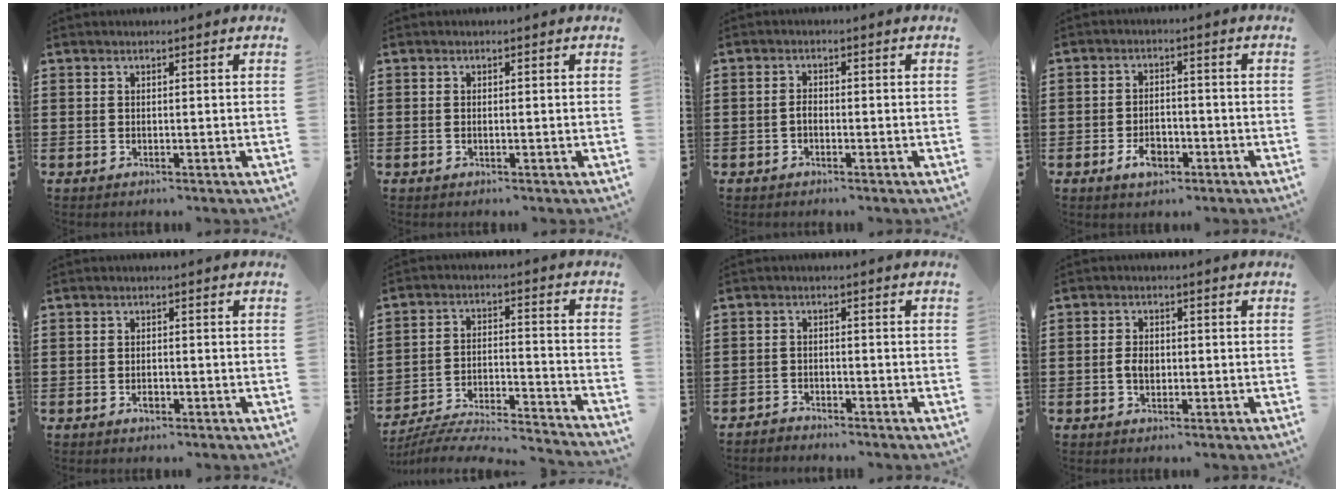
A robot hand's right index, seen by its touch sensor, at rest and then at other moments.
{"total": 0.0}
{"total": 1.1, "force": [-0.3, 0.6, 0.9], "torque": [-0.018, 0.002, -0.007]}
{"total": 4.3, "force": [-2.0, 2.3, 3.0], "torque": [-0.049, 0.000, -0.040]}
{"total": 1.5, "force": [-0.7, 0.7, 1.2], "torque": [-0.023, -0.001, -0.013]}
{"total": 5.5, "force": [-5.3, 0.2, 1.7], "torque": [-0.036, -0.008, -0.108]}
{"total": 1.8, "force": [-1.8, 0.4, -0.2], "torque": [-0.002, 0.004, -0.039]}
{"total": 2.6, "force": [-0.4, 1.5, 2.1], "torque": [-0.041, 0.000, -0.006]}